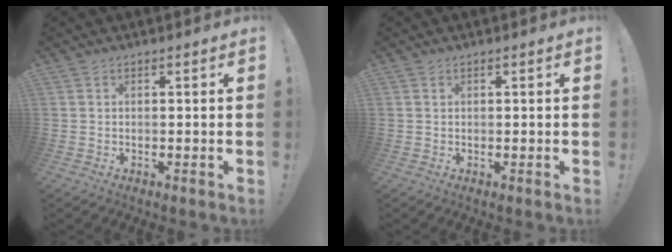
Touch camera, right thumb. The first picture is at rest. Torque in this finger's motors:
{"motor_torque": [-0.10, 0.01, 0.04, 0.29, 0.06]}